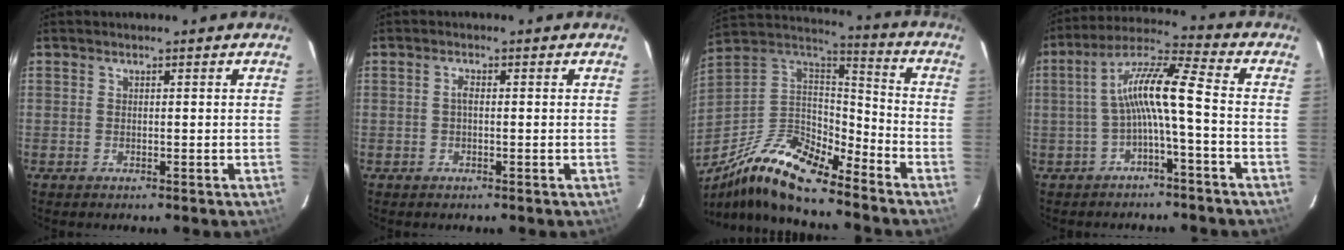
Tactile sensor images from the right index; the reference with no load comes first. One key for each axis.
{"total": 1.1, "fx": -0.1, "fy": 0.4, "fz": 1.0, "tx": -0.019, "ty": 0.006, "tz": -0.004}
{"total": 19.6, "fx": -14.9, "fy": 5.1, "fz": 11.6, "tx": -0.231, "ty": -0.023, "tz": -0.288}
{"total": 9.0, "fx": -2.1, "fy": 0.4, "fz": 8.8, "tx": -0.188, "ty": 0.023, "tz": -0.039}